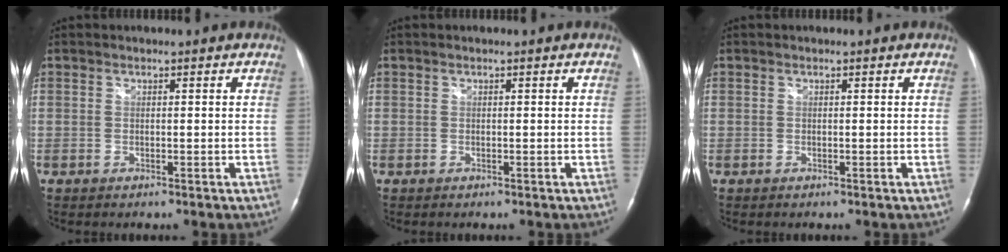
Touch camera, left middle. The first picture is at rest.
{"total": 0.0}
{"total": 0.0}